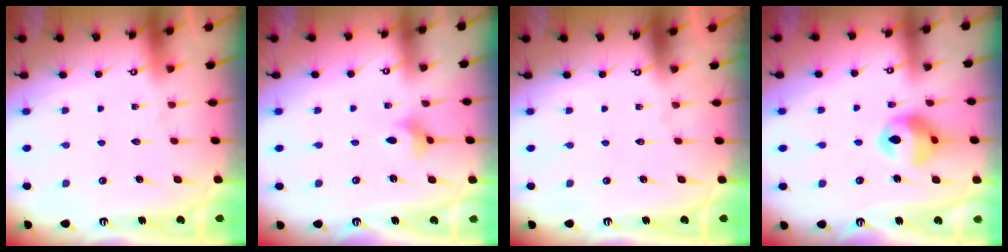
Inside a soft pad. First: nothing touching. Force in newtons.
{"total": 2.9, "press": 2.8, "slide": 0.6}
{"total": 0.0}
{"total": 13.3, "press": 13.2, "slide": 2.0}